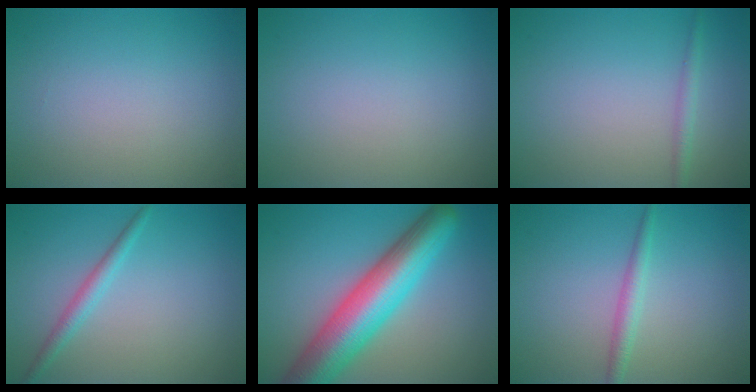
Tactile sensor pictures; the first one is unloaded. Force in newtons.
{"total": 0.0}
{"total": 1.3, "press": 1.3, "slide": 0.0}
{"total": 1.8, "press": 1.8, "slide": 0.0}
{"total": 10.0, "press": 10.0, "slide": 0.4}
{"total": 1.7, "press": 1.7, "slide": 0.0}